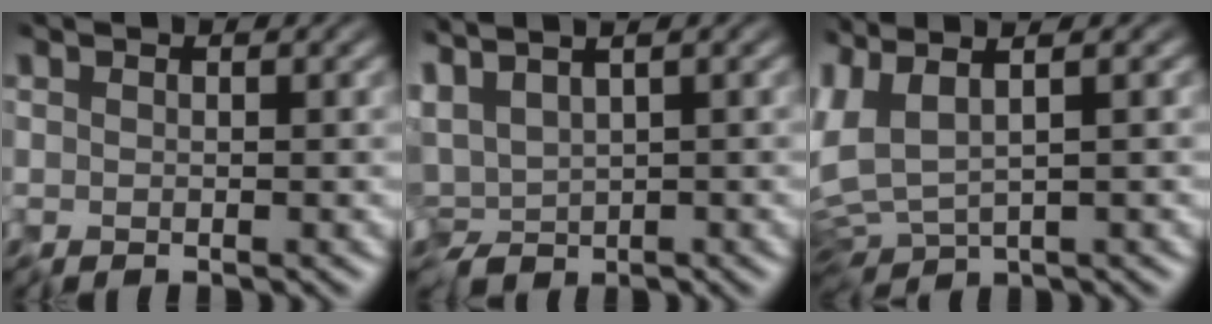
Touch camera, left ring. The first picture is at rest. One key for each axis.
{"total": 2.0, "fx": 1.0, "fy": 0.5, "fz": 1.6, "tx": -0.039, "ty": 0.003, "tz": 0.017}
{"total": 3.4, "fx": 0.7, "fy": 0.6, "fz": 3.3, "tx": -0.083, "ty": 0.008, "tz": 0.011}